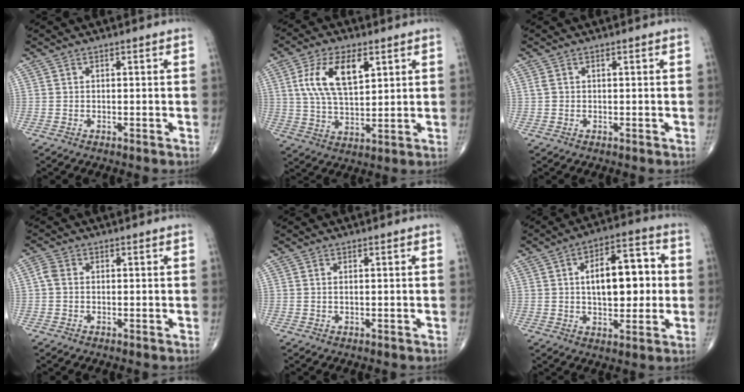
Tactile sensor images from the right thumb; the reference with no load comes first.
{"total": 12.1, "force": [4.3, 5.8, 9.7], "torque": [-0.177, -0.011, 0.083]}
{"total": 0.9, "force": [0.3, 0.6, 0.6], "torque": [-0.016, 0.008, 0.010]}
{"total": 2.1, "force": [0.0, 1.6, 1.4], "torque": [-0.026, 0.005, -0.006]}
{"total": 0.6, "force": [0.2, 0.2, 0.5], "torque": [-0.014, 0.002, 0.005]}
{"total": 14.3, "force": [1.4, 7.3, 12.2], "torque": [-0.155, 0.019, 0.021]}